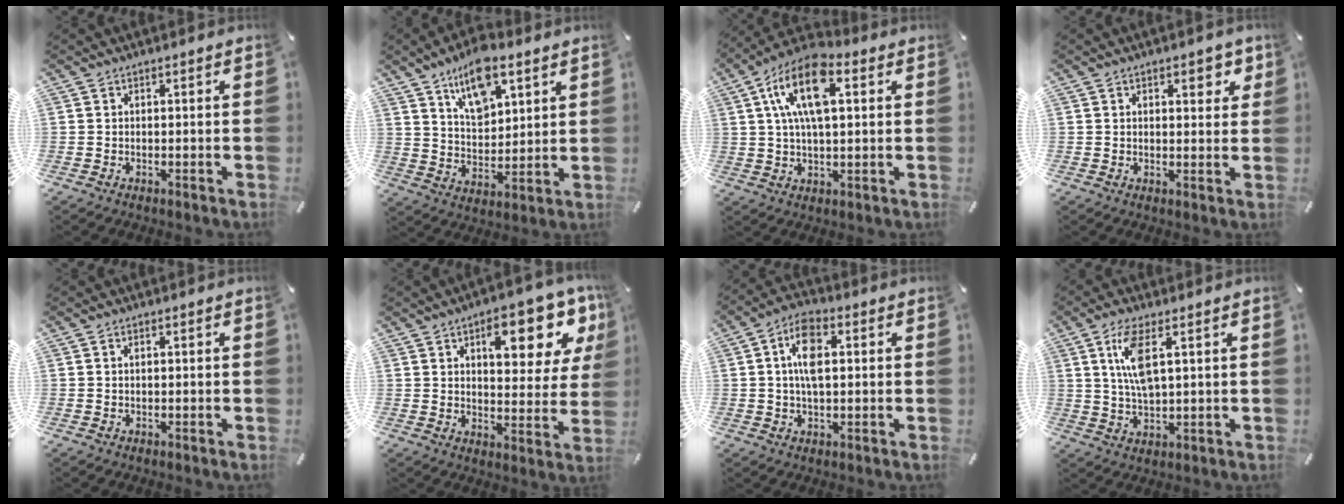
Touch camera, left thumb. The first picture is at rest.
{"total": 12.0, "force": [7.8, 6.0, 6.9], "torque": [-0.114, -0.028, 0.138]}
{"total": 14.7, "force": [5.0, 7.2, 11.9], "torque": [-0.232, 0.005, 0.086]}
{"total": 4.2, "force": [1.9, 2.3, 2.9], "torque": [-0.029, -0.004, 0.025]}
{"total": 0.9, "force": [0.3, 0.5, 0.7], "torque": [-0.014, 0.003, 0.004]}
{"total": 15.7, "force": [7.6, 7.4, 11.6], "torque": [-0.132, -0.042, 0.117]}
{"total": 9.4, "force": [1.6, 5.1, 7.7], "torque": [-0.146, 0.006, 0.025]}
{"total": 9.3, "force": [3.4, 3.4, 7.9], "torque": [-0.172, -0.008, 0.054]}